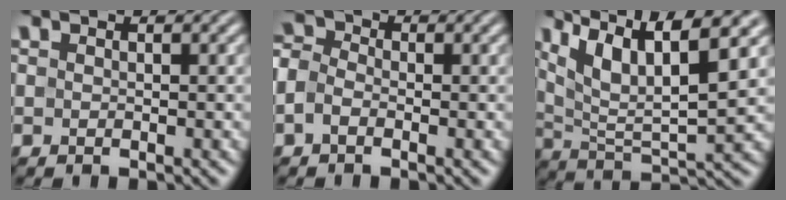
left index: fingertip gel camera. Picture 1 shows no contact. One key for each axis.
{"total": 2.3, "fx": -0.8, "fy": 1.7, "fz": 1.4, "tx": -0.032, "ty": 0.009, "tz": -0.028}
{"total": 11.7, "fx": 6.7, "fy": 3.5, "fz": 8.9, "tx": -0.170, "ty": 0.017, "tz": 0.100}